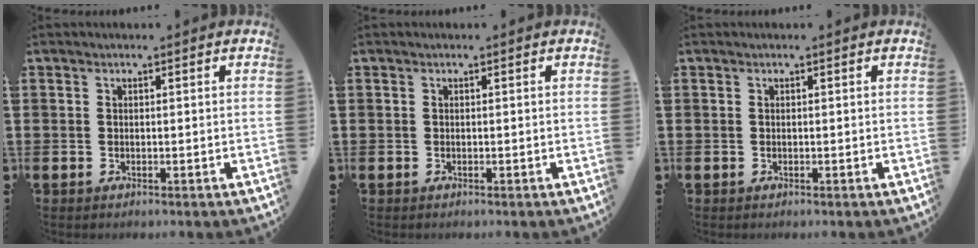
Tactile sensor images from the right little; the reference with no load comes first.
{"total": 0.0}
{"total": 0.0}